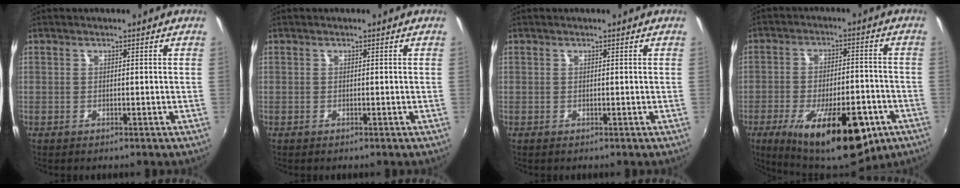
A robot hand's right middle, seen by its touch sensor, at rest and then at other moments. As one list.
[{"total": 0.0}, {"total": 0.0}, {"total": 20.2, "force": [-10.4, 8.1, 15.3], "torque": [-0.255, -0.028, -0.143]}]